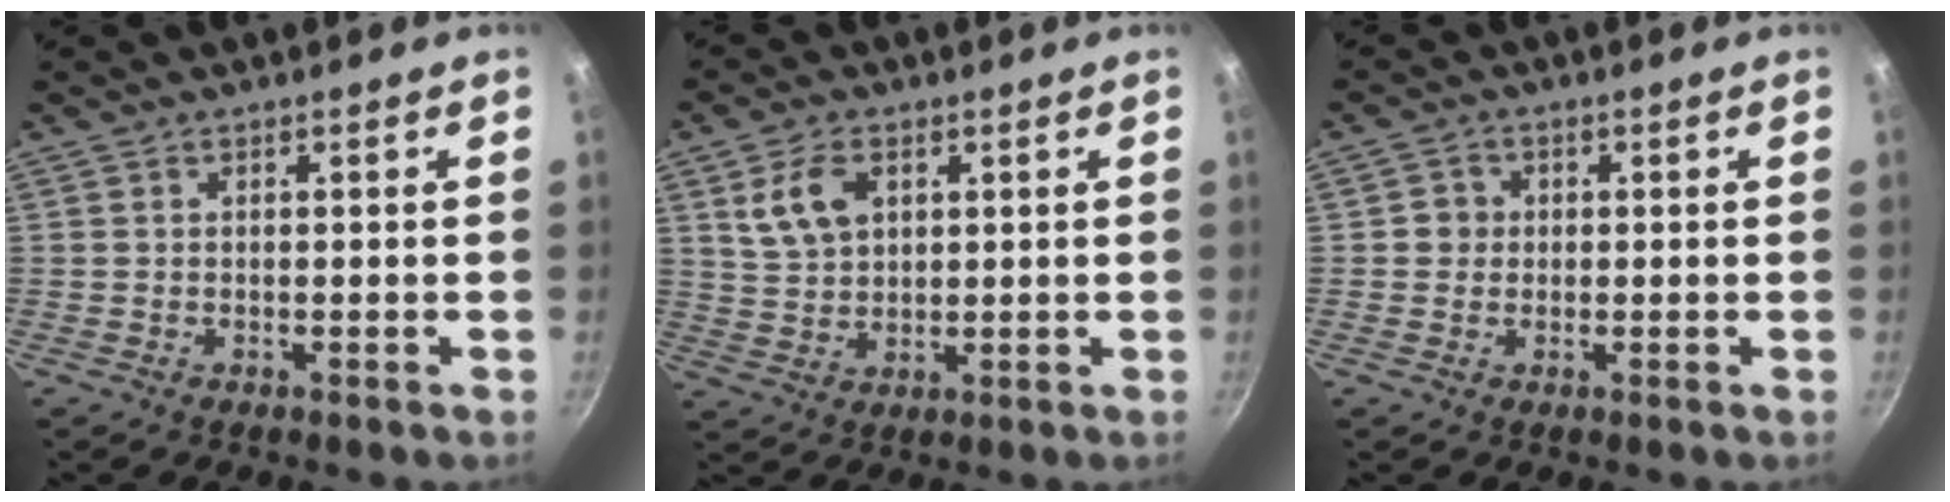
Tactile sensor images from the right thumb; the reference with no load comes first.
{"total": 7.6, "force": [2.9, 5.0, 4.9], "torque": [-0.080, -0.007, 0.059]}
{"total": 2.8, "force": [0.0, 2.7, 0.7], "torque": [0.007, 0.007, -0.005]}